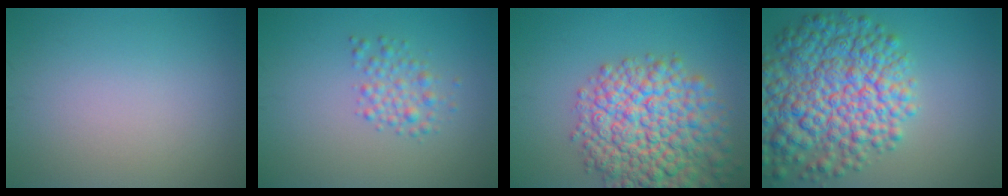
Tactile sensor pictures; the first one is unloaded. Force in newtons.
{"total": 2.2, "press": 2.2, "slide": 0.1}
{"total": 11.0, "press": 11.0, "slide": 0.5}
{"total": 10.9, "press": 10.9, "slide": 0.4}